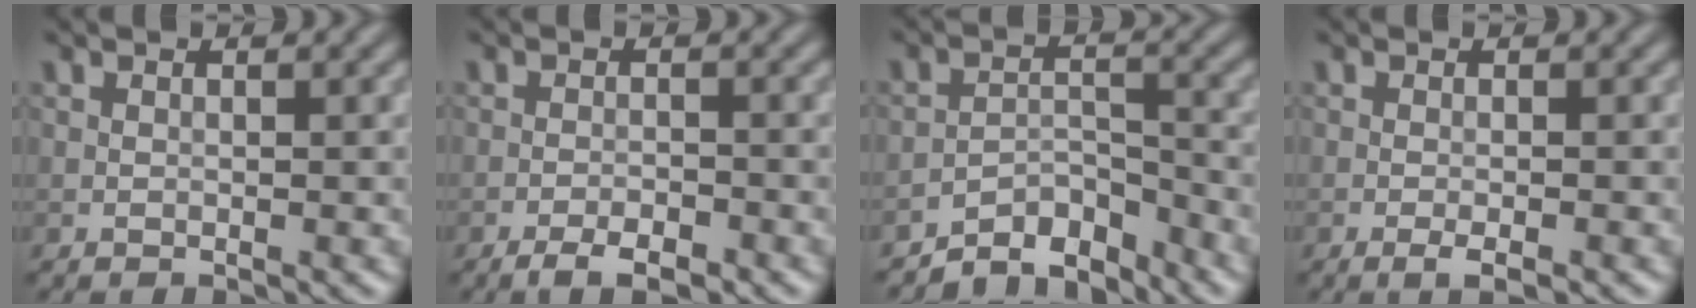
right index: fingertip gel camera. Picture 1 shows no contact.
{"total": 2.9, "force": [-2.0, 0.8, 1.9], "torque": [-0.030, 0.002, -0.037]}
{"total": 4.9, "force": [-4.6, 1.4, 1.3], "torque": [-0.012, 0.006, -0.084]}
{"total": 1.6, "force": [-0.9, 0.2, 1.4], "torque": [-0.020, -0.002, -0.016]}